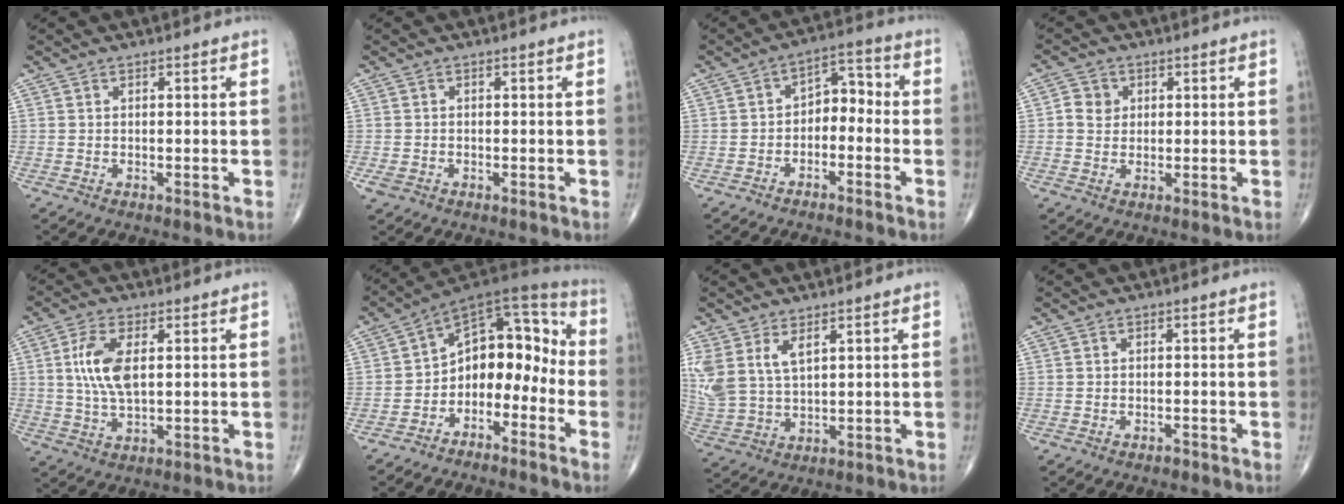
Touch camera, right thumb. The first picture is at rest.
{"total": 1.9, "force": [-0.8, 1.4, 0.9], "torque": [-0.018, 0.004, -0.013]}
{"total": 6.3, "force": [-2.2, 4.2, 4.2], "torque": [-0.038, 0.046, -0.047]}
{"total": 3.5, "force": [0.7, 3.2, 1.2], "torque": [-0.005, 0.002, 0.007]}
{"total": 8.2, "force": [1.5, 3.7, 7.2], "torque": [-0.154, -0.004, 0.031]}
{"total": 13.3, "force": [-4.5, 8.9, 8.9], "torque": [-0.078, 0.098, -0.084]}
{"total": 9.2, "force": [4.1, 5.0, 6.5], "torque": [-0.148, -0.009, 0.097]}
{"total": 0.8, "force": [-0.6, 0.3, 0.2], "torque": [-0.002, 0.003, -0.012]}